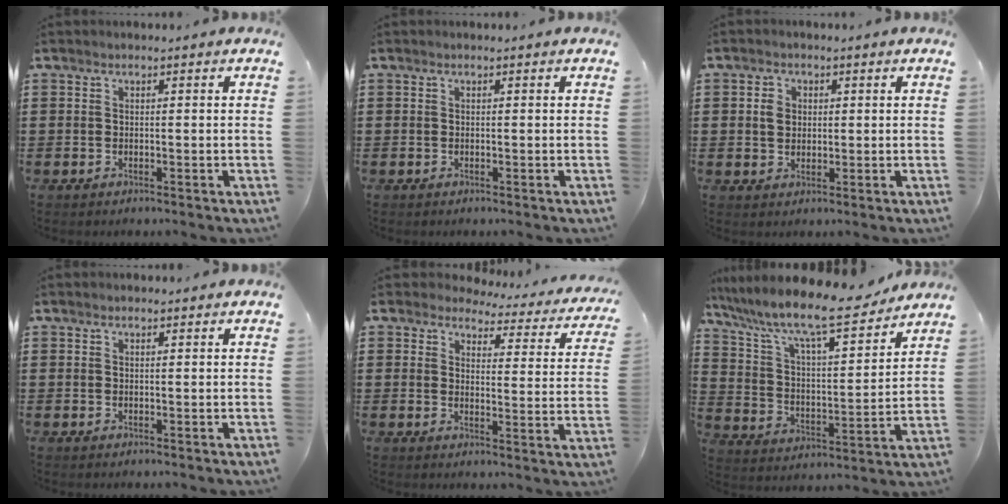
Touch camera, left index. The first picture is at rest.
{"total": 0.0}
{"total": 2.8, "force": [0.5, 2.3, 1.5], "torque": [-0.037, 0.010, 0.008]}
{"total": 0.6, "force": [0.5, 0.2, 0.1], "torque": [-0.004, 0.002, 0.010]}
{"total": 3.4, "force": [3.1, 0.8, 1.1], "torque": [-0.041, -0.020, 0.049]}
{"total": 11.3, "force": [9.8, 1.1, 5.6], "torque": [-0.141, -0.067, 0.159]}